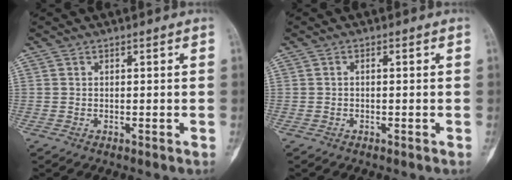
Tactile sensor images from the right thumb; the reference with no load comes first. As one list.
[{"total": 0.5, "force": [-0.1, 0.2, 0.5], "torque": [-0.012, 0.002, -0.003]}]